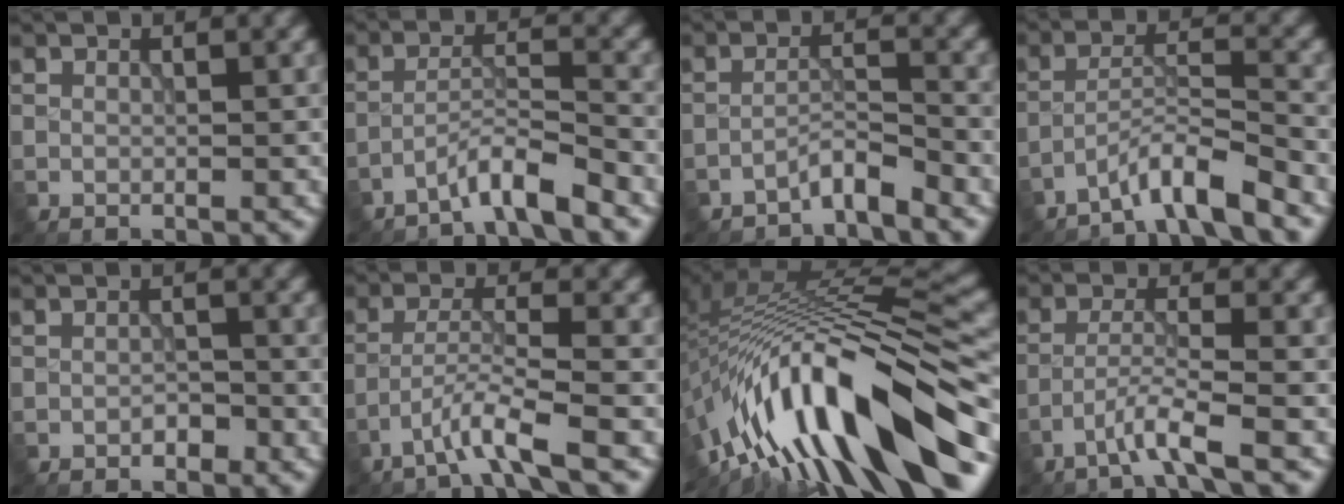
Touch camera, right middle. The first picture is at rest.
{"total": 3.7, "force": [-3.1, 0.1, 2.1], "torque": [-0.034, 0.011, -0.067]}
{"total": 2.5, "force": [-2.3, 0.1, 1.0], "torque": [-0.011, 0.011, -0.047]}
{"total": 4.4, "force": [-3.7, 0.2, 2.4], "torque": [-0.041, 0.011, -0.077]}
{"total": 1.2, "force": [-0.7, 0.6, 0.7], "torque": [-0.010, 0.001, -0.012]}
{"total": 3.8, "force": [-2.6, 0.0, 2.8], "torque": [-0.051, 0.010, -0.061]}
{"total": 15.1, "force": [-7.7, 4.0, 12.4], "torque": [-0.210, 0.029, -0.118]}
{"total": 3.3, "force": [-2.2, 0.0, 2.5], "torque": [-0.044, 0.009, -0.056]}